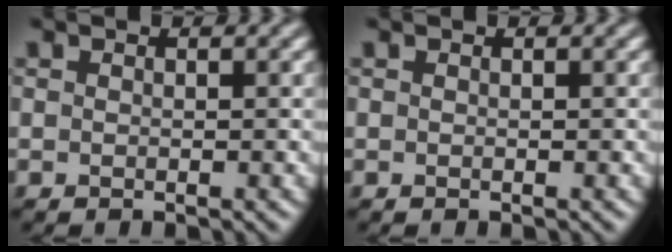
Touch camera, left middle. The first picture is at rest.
{"total": 0.0}